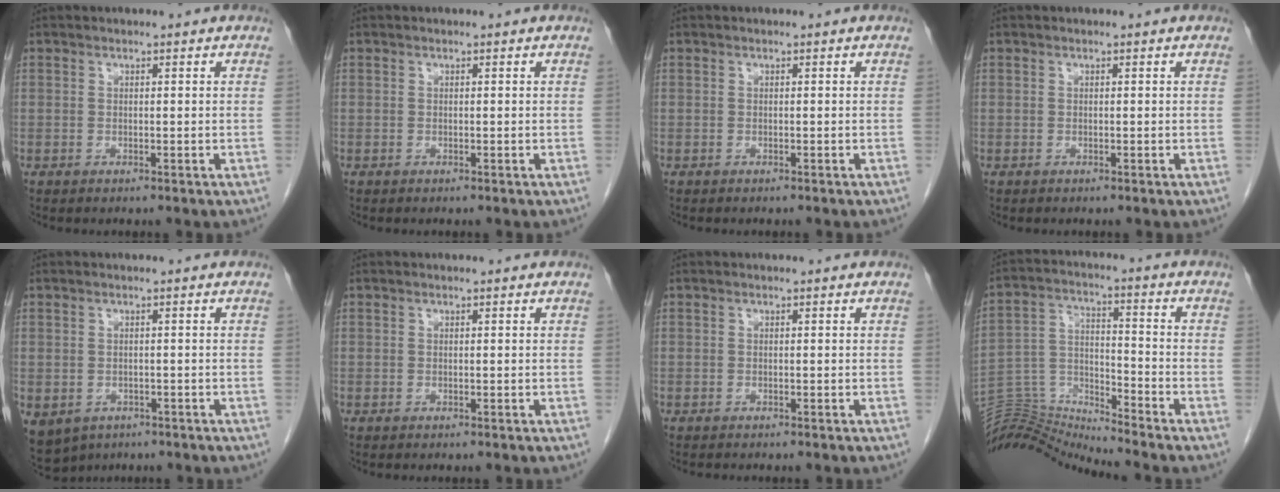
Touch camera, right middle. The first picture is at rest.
{"total": 0.0}
{"total": 1.0, "force": [-0.8, 0.2, 0.4], "torque": [-0.008, -0.002, -0.011]}
{"total": 0.0}
{"total": 13.5, "force": [-6.7, 10.5, 5.2], "torque": [-0.159, -0.015, -0.079]}
{"total": 0.0}
{"total": 0.7, "force": [-0.6, 0.1, 0.2], "torque": [-0.008, -0.002, -0.011]}
{"total": 11.5, "force": [-11.2, -2.3, -0.5], "torque": [0.006, 0.046, -0.208]}